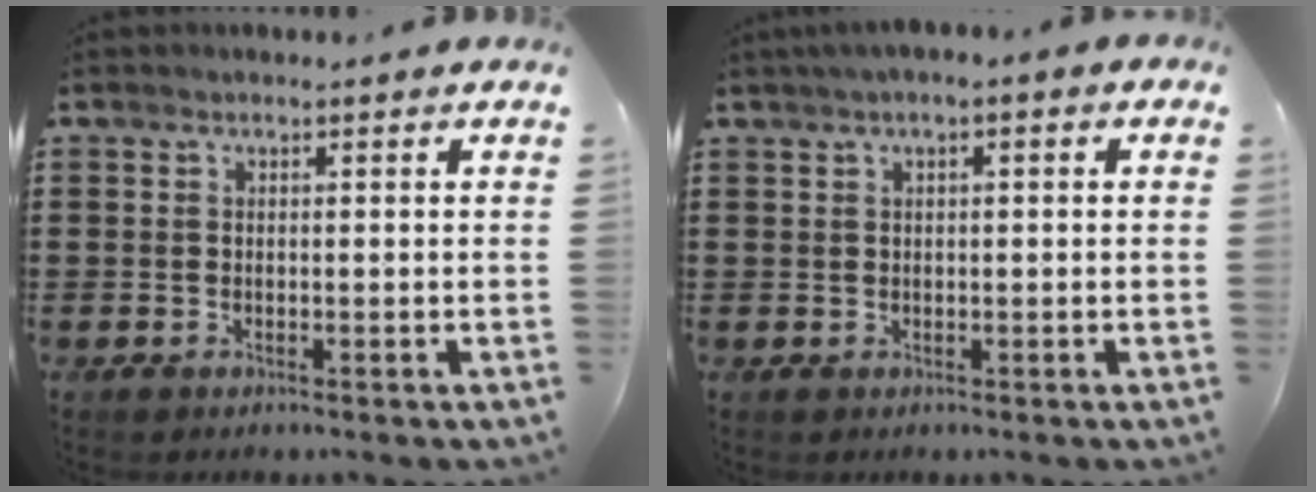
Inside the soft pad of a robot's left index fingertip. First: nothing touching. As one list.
[{"total": 1.5, "force": [0.0, 0.2, 1.4], "torque": [-0.025, -0.001, -0.001]}]